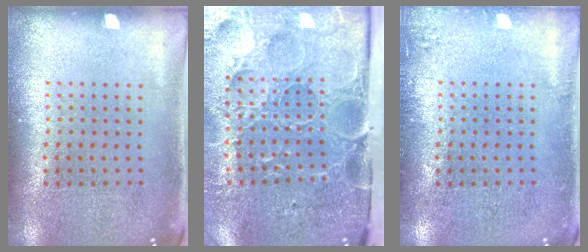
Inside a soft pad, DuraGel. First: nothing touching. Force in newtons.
{"total": 5.1, "press": 4.1, "slide": 3.0}
{"total": 1.0, "press": 1.0, "slide": 0.3}